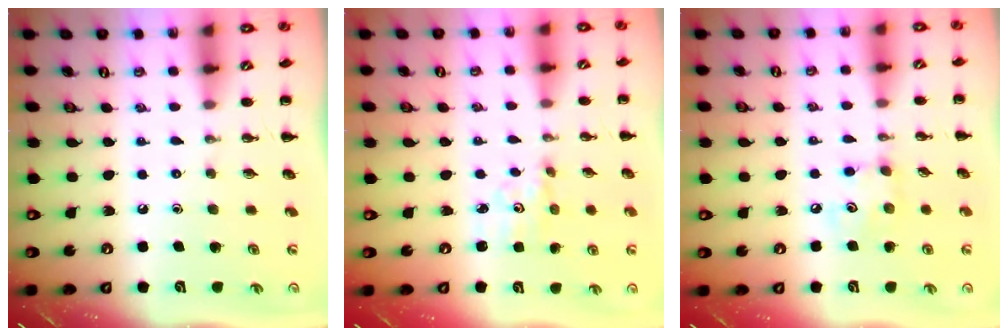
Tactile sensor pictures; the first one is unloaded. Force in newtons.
{"total": 2.4, "press": 2.3, "slide": 0.8}
{"total": 5.1, "press": 5.0, "slide": 0.7}